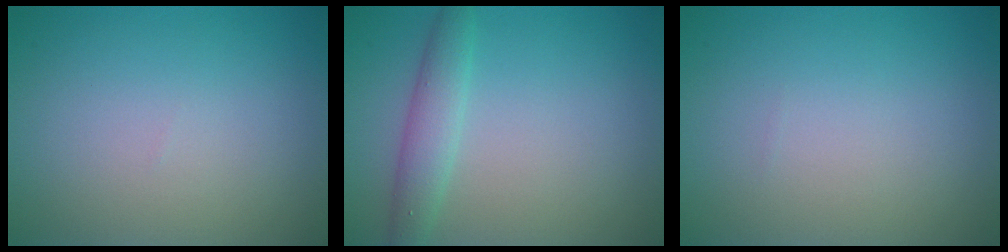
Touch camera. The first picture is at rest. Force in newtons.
{"total": 2.6, "press": 2.6, "slide": 0.1}
{"total": 0.0}